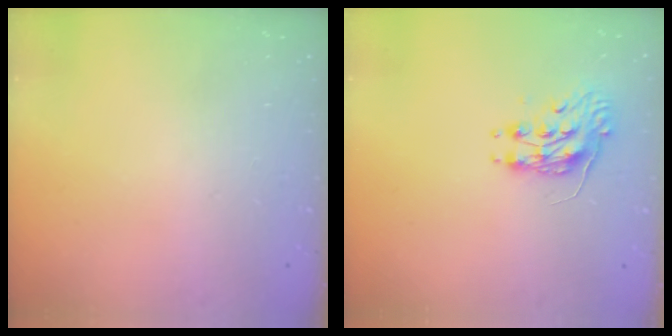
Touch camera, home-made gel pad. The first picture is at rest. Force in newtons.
{"total": 8.2, "press": 8.2, "slide": 0.3}